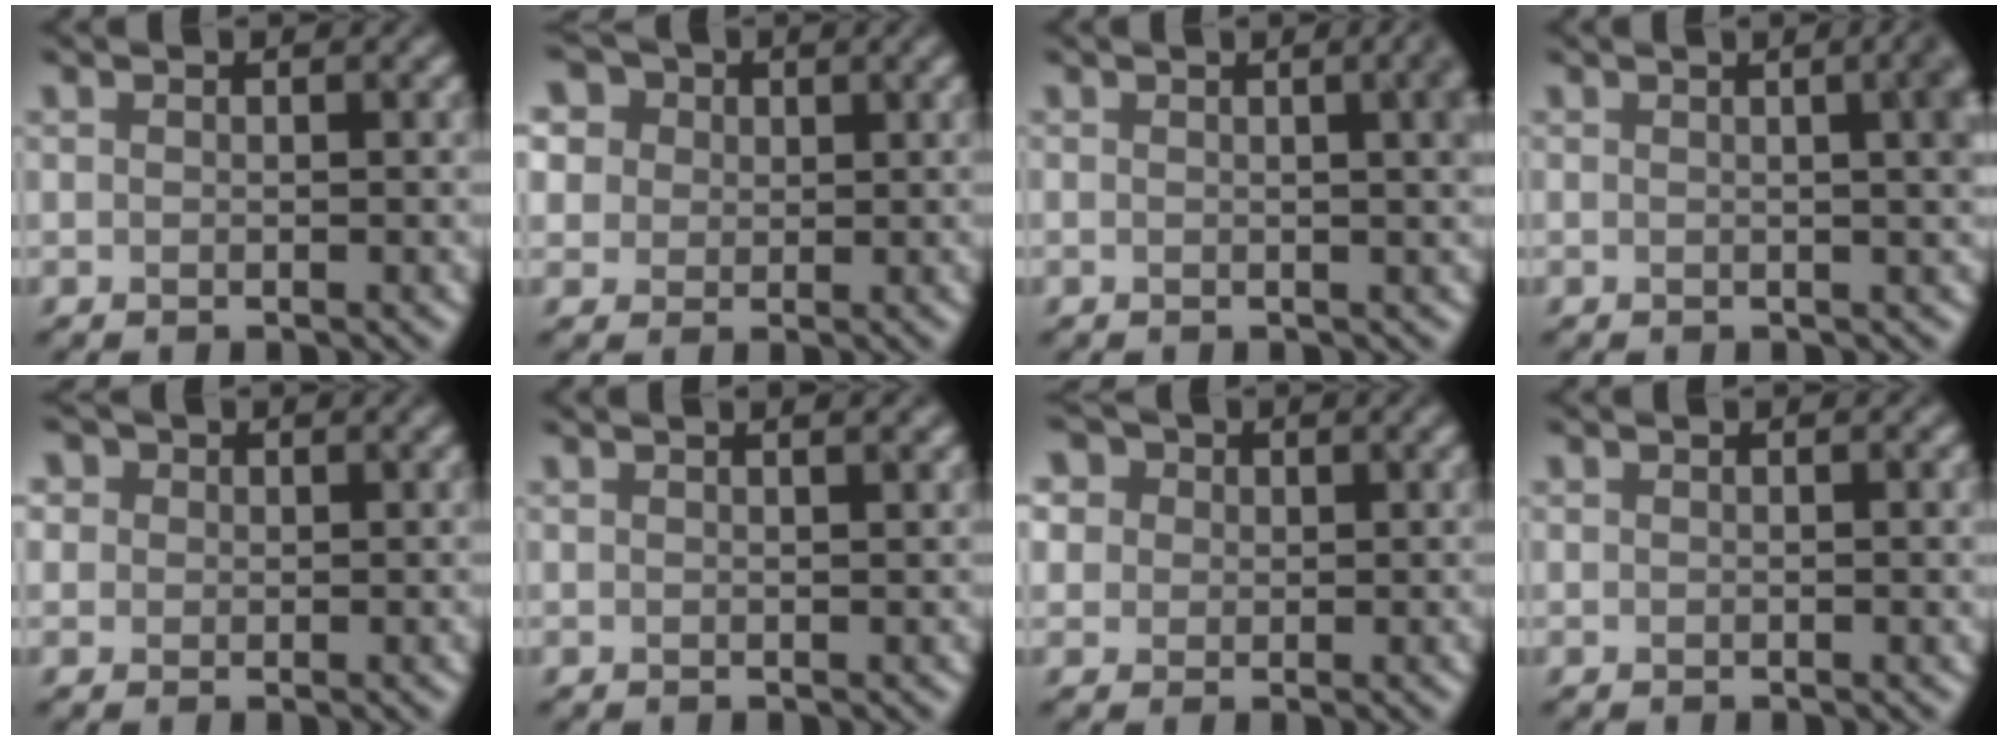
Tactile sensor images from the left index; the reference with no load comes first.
{"total": 9.7, "force": [5.1, 6.9, 4.5], "torque": [-0.101, 0.030, 0.059]}
{"total": 5.7, "force": [1.0, 2.5, 5.1], "torque": [-0.017, 0.029, -0.006]}
{"total": 6.3, "force": [1.0, 2.7, 5.6], "torque": [-0.014, 0.032, -0.004]}
{"total": 2.7, "force": [1.5, 2.1, 1.0], "torque": [-0.025, 0.011, 0.010]}
{"total": 2.9, "force": [1.8, 1.2, 2.0], "torque": [-0.003, 0.013, -0.006]}
{"total": 7.6, "force": [3.9, 5.4, 3.5], "torque": [-0.083, 0.023, 0.045]}
{"total": 1.2, "force": [0.5, 0.3, 1.1], "torque": [-0.009, 0.004, 0.006]}